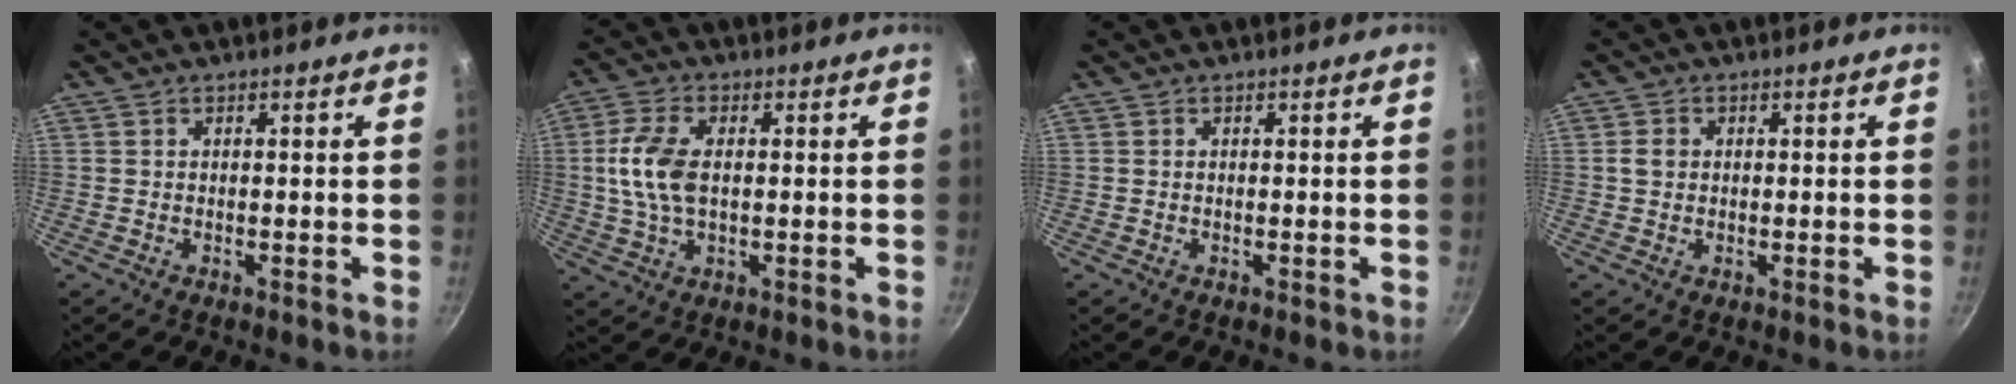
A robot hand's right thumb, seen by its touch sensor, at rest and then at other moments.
{"total": 9.2, "force": [0.6, 5.1, 7.6], "torque": [-0.155, 0.008, 0.007]}
{"total": 0.0}
{"total": 2.1, "force": [0.2, 1.8, 1.1], "torque": [-0.014, 0.006, 0.002]}